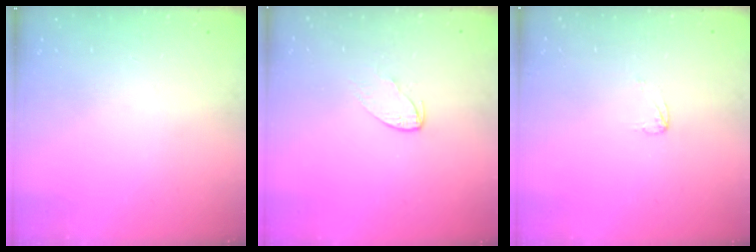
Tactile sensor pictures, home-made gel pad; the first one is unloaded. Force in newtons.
{"total": 4.1, "press": 4.1, "slide": 0.5}
{"total": 2.6, "press": 2.6, "slide": 0.2}